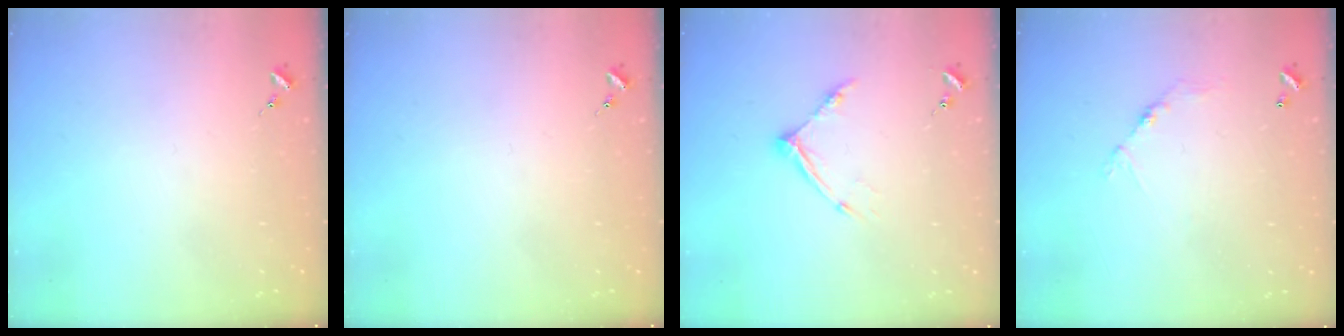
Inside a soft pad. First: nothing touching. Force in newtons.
{"total": 0.0}
{"total": 10.0, "press": 9.9, "slide": 0.7}
{"total": 6.7, "press": 6.7, "slide": 0.5}